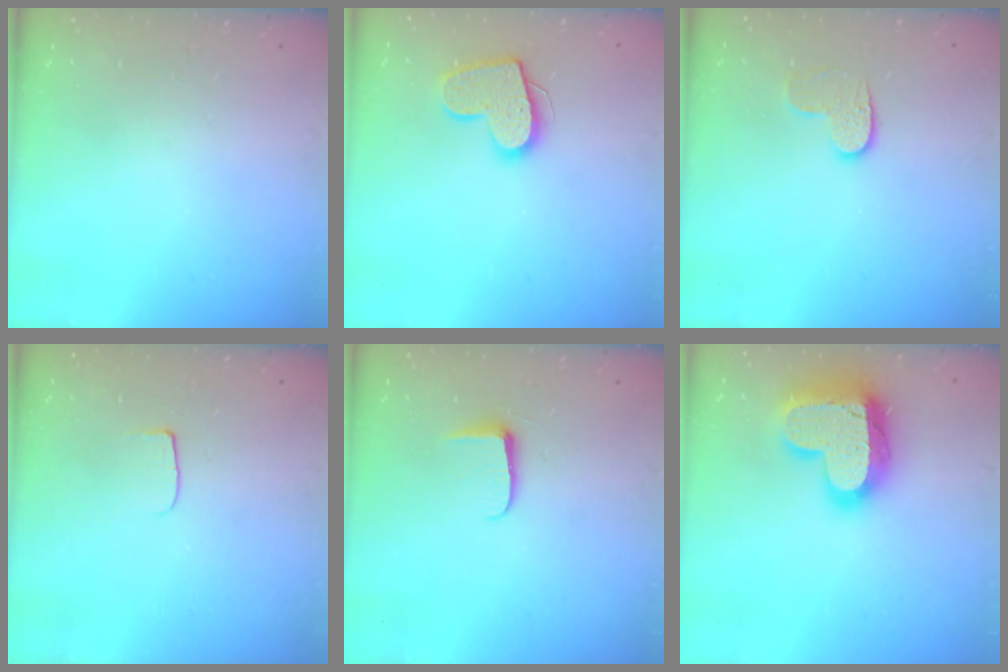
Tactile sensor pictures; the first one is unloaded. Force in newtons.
{"total": 13.5, "press": 13.5, "slide": 0.9}
{"total": 6.1, "press": 6.1, "slide": 0.5}
{"total": 4.8, "press": 4.8, "slide": 0.6}
{"total": 5.4, "press": 5.4, "slide": 0.7}
{"total": 21.1, "press": 21.0, "slide": 1.5}